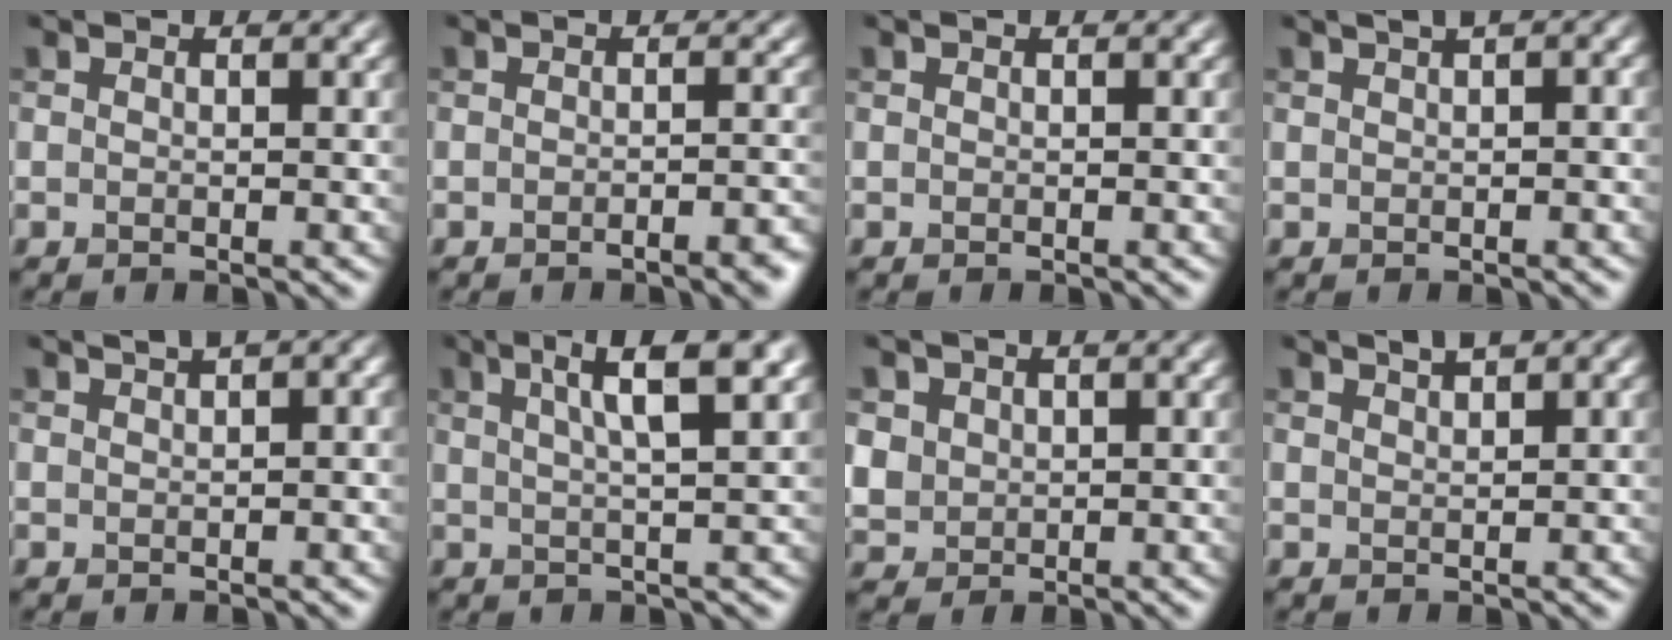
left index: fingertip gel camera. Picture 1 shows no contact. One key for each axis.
{"total": 2.8, "fx": -1.7, "fy": 0.8, "fz": 2.1, "tx": -0.019, "ty": 0.004, "tz": -0.023}
{"total": 0.0}
{"total": 4.7, "fx": 2.2, "fy": 1.9, "fz": 3.7, "tx": -0.036, "ty": 0.030, "tz": 0.017}
{"total": 4.8, "fx": 2.6, "fy": 1.9, "fz": 3.6, "tx": -0.041, "ty": 0.030, "tz": 0.023}
{"total": 5.8, "fx": 2.6, "fy": 1.1, "fz": 5.1, "tx": -0.063, "ty": 0.012, "tz": 0.036}
{"total": 2.8, "fx": 0.9, "fy": 2.5, "fz": 0.7, "tx": -0.029, "ty": -0.002, "tz": 0.030}
{"total": 2.8, "fx": 1.9, "fy": 0.8, "fz": 1.9, "tx": -0.017, "ty": 0.008, "tz": 0.024}